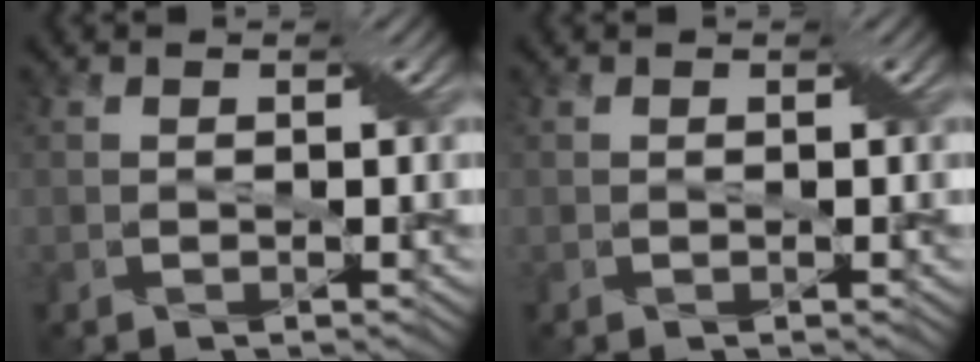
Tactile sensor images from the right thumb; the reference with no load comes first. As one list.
[{"total": 0.0}]